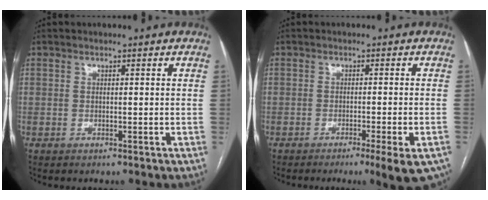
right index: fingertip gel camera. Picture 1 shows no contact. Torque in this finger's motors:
{"motor_torque": [0.86, -0.94, 0.12, 0.03]}